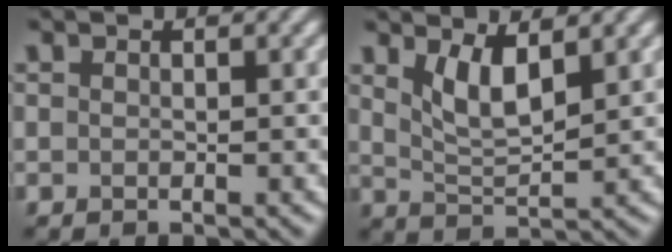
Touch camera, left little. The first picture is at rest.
{"total": 3.5, "force": [1.9, 1.1, 2.7], "torque": [-0.059, -0.010, 0.041]}